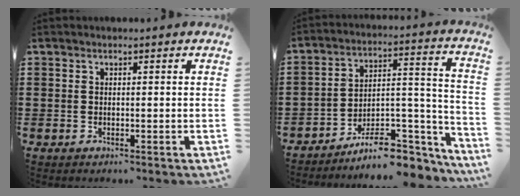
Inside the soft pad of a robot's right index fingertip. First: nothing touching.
{"total": 9.3, "force": [-7.1, 3.5, 4.9], "torque": [-0.068, 0.030, -0.127]}